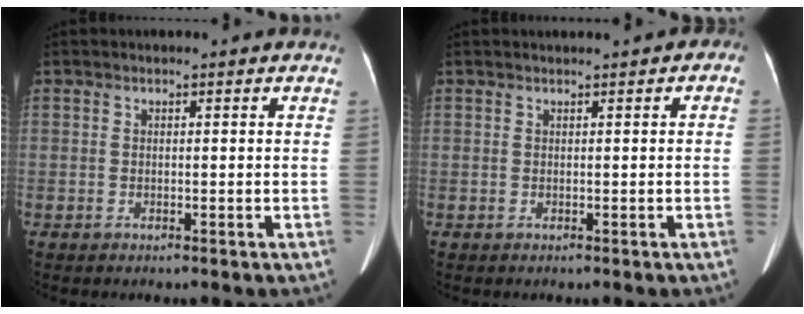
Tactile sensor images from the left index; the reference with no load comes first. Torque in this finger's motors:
{"motor_torque": [0.46, -0.66, 0.09, 0.01]}